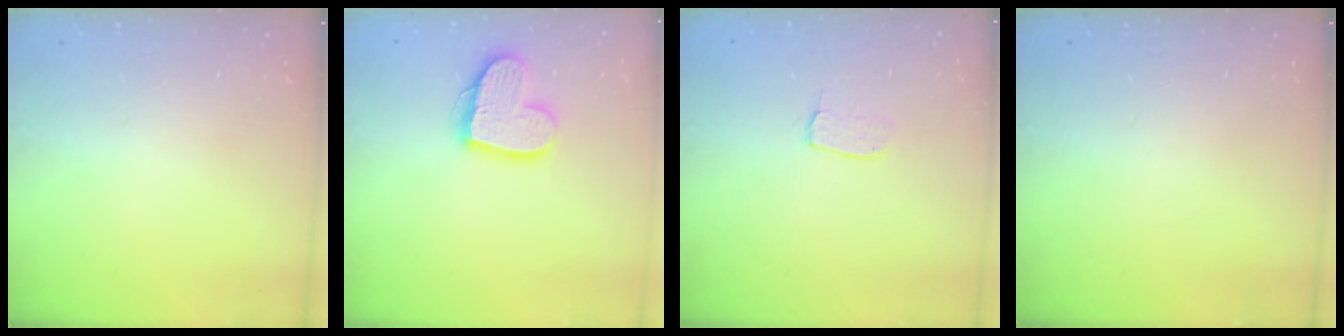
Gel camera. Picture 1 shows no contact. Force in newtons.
{"total": 14.8, "press": 14.7, "slide": 1.3}
{"total": 4.2, "press": 4.2, "slide": 0.2}
{"total": 0.0}